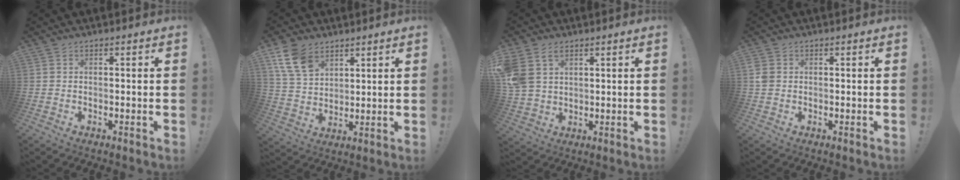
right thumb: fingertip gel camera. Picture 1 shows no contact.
{"total": 11.7, "force": [7.0, 7.3, 5.9], "torque": [-0.114, -0.023, 0.140]}
{"total": 8.0, "force": [4.1, 5.6, 4.1], "torque": [-0.080, -0.009, 0.085]}
{"total": 2.7, "force": [0.4, 2.2, 1.6], "torque": [-0.023, 0.003, 0.007]}